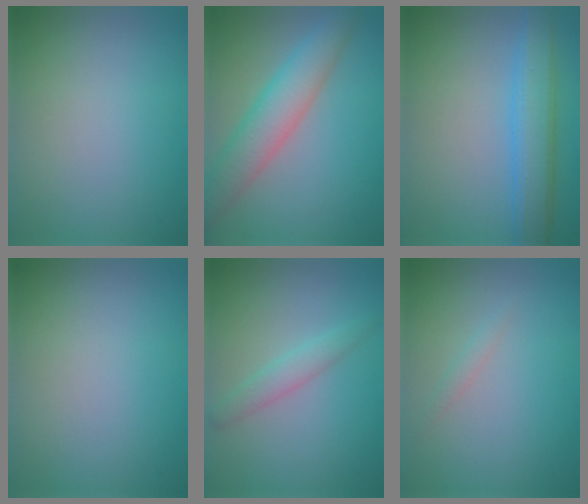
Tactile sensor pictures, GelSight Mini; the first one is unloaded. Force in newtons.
{"total": 5.4, "press": 5.4, "slide": 0.2}
{"total": 4.8, "press": 4.8, "slide": 0.3}
{"total": 0.0}
{"total": 1.9, "press": 1.9, "slide": 0.2}
{"total": 0.7, "press": 0.7, "slide": 0.1}